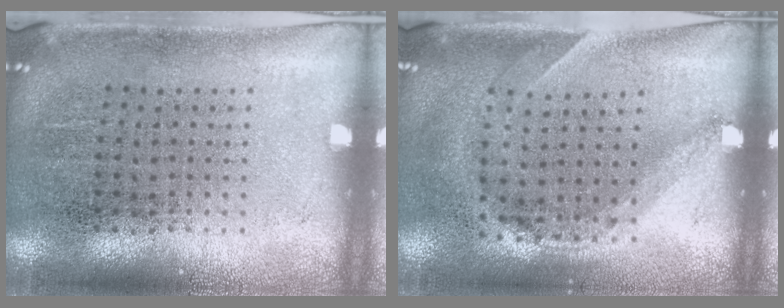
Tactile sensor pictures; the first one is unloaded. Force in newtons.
{"total": 1.4, "press": 1.1, "slide": 0.9}